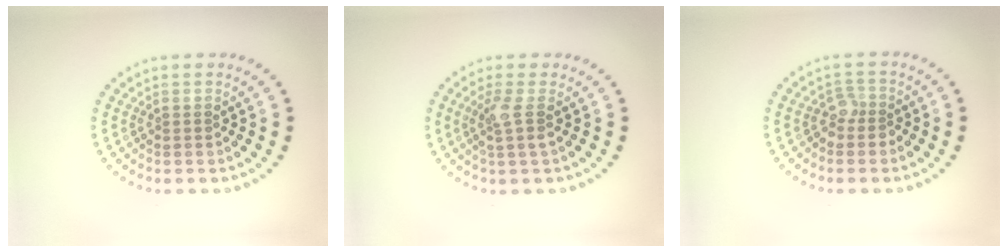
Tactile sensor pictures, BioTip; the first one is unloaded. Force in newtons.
{"total": 2.0, "press": 1.6, "slide": 1.2}
{"total": 1.6, "press": 1.3, "slide": 0.9}